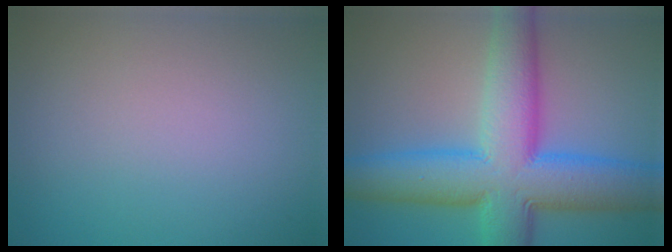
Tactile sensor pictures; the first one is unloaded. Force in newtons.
{"total": 12.3, "press": 12.3, "slide": 0.2}